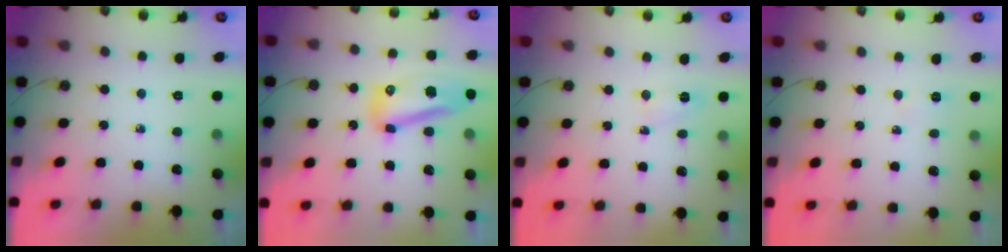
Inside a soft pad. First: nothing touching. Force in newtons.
{"total": 18.9, "press": 16.1, "slide": 9.9}
{"total": 3.4, "press": 3.2, "slide": 1.1}
{"total": 2.6, "press": 2.4, "slide": 0.9}